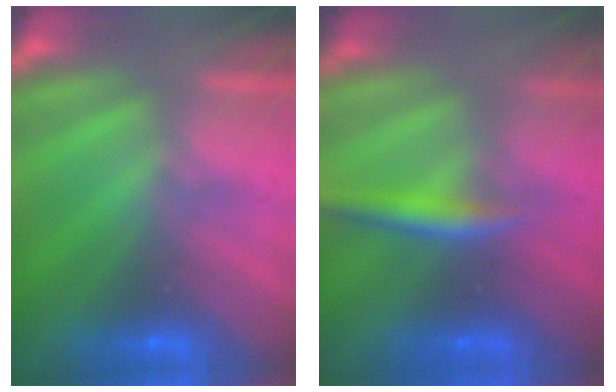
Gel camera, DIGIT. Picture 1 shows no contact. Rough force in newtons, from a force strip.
{"total": 2.9}